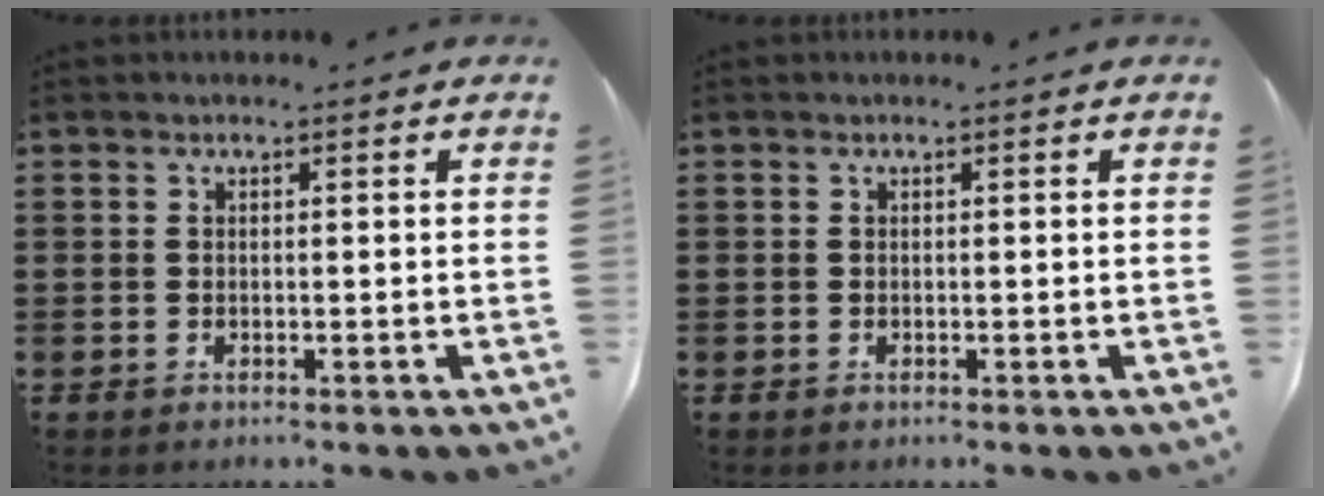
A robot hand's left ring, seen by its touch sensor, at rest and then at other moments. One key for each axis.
{"total": 0.0}